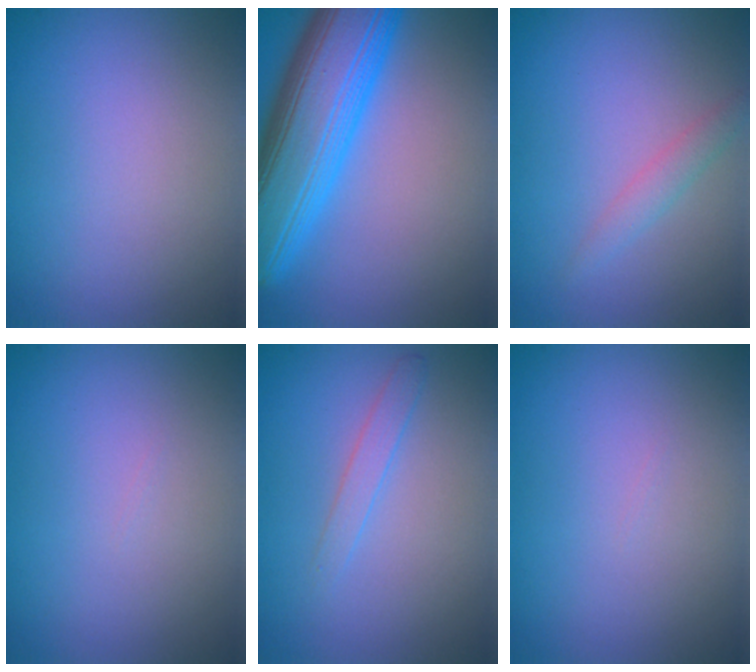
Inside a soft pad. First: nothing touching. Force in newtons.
{"total": 11.6, "press": 11.6, "slide": 0.4}
{"total": 1.4, "press": 1.4, "slide": 0.1}
{"total": 0.0}
{"total": 1.3, "press": 1.3, "slide": 0.0}
{"total": 0.0}